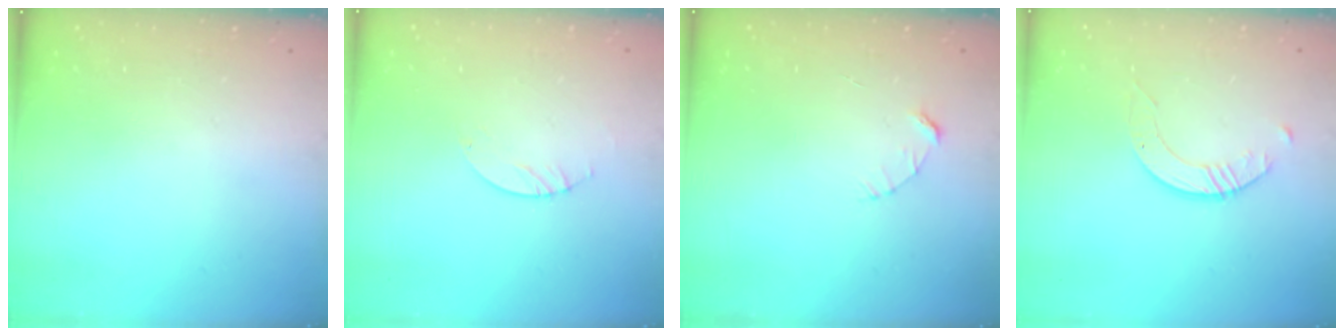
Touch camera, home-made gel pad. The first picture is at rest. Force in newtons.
{"total": 0.9, "press": 0.8, "slide": 0.2}
{"total": 2.7, "press": 2.7, "slide": 0.3}
{"total": 2.6, "press": 2.6, "slide": 0.3}